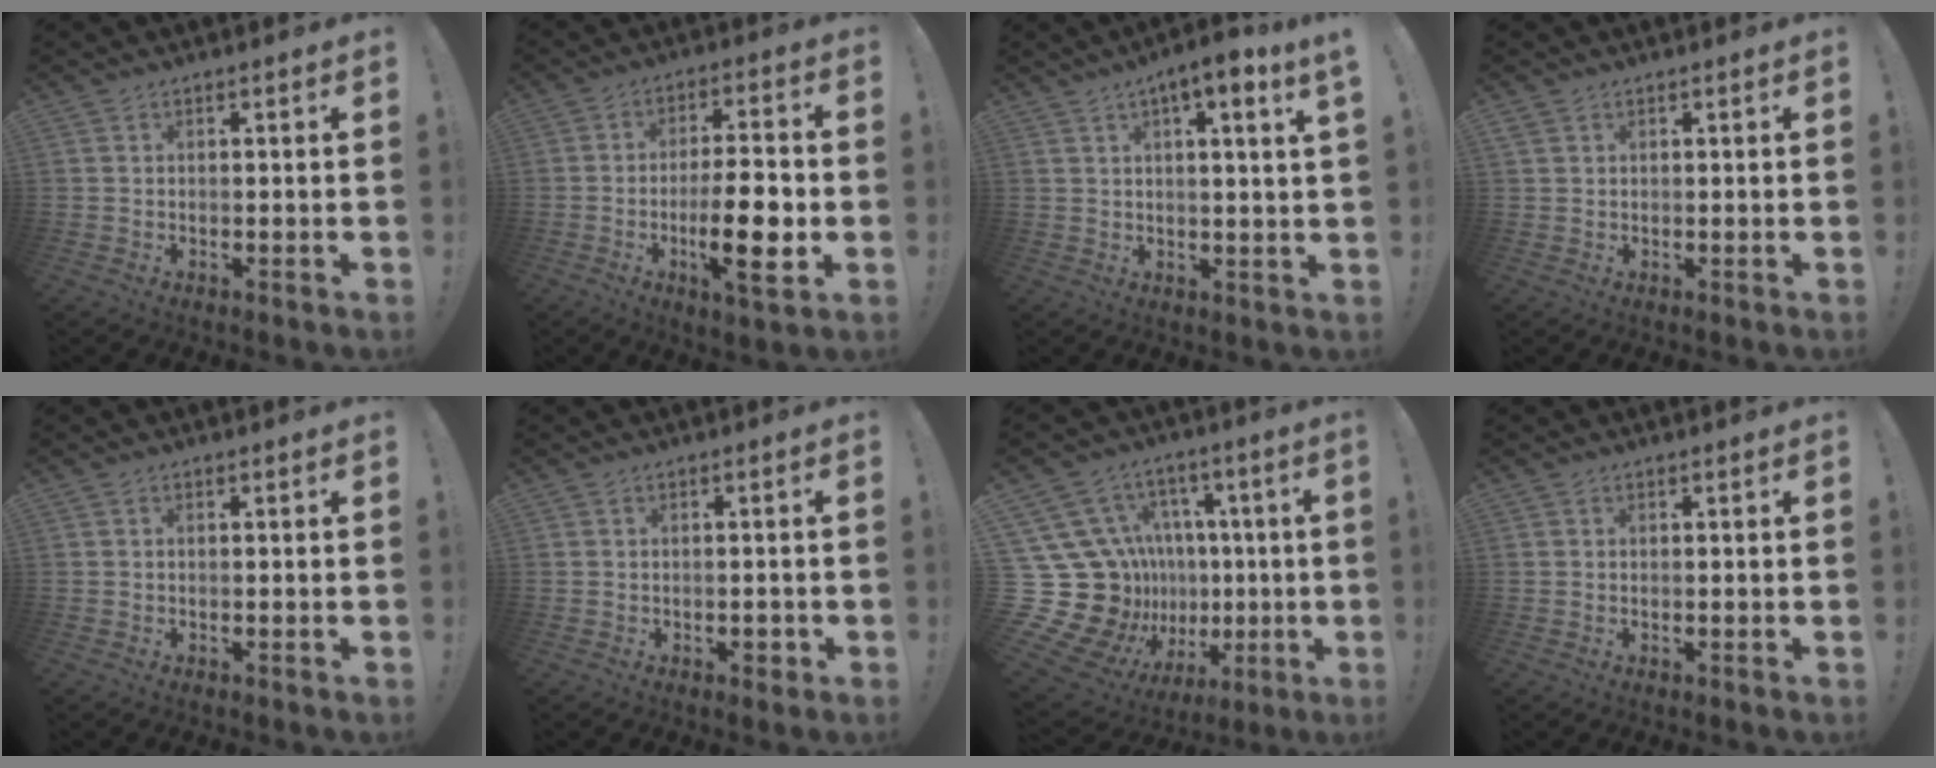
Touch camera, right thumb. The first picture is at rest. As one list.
[{"total": 15.5, "force": [-4.0, 4.1, 14.4], "torque": [-0.226, 0.002, -0.066]}, {"total": 6.8, "force": [3.0, 0.4, 6.1], "torque": [-0.079, -0.017, 0.043]}, {"total": 1.3, "force": [0.9, 0.8, 0.5], "torque": [-0.003, -0.001, 0.015]}, {"total": 0.0}, {"total": 1.8, "force": [-0.8, 1.2, 1.2], "torque": [-0.012, 0.002, -0.014]}, {"total": 23.9, "force": [0.1, 20.9, 11.5], "torque": [-0.213, -0.033, 0.090]}, {"total": 0.0}]